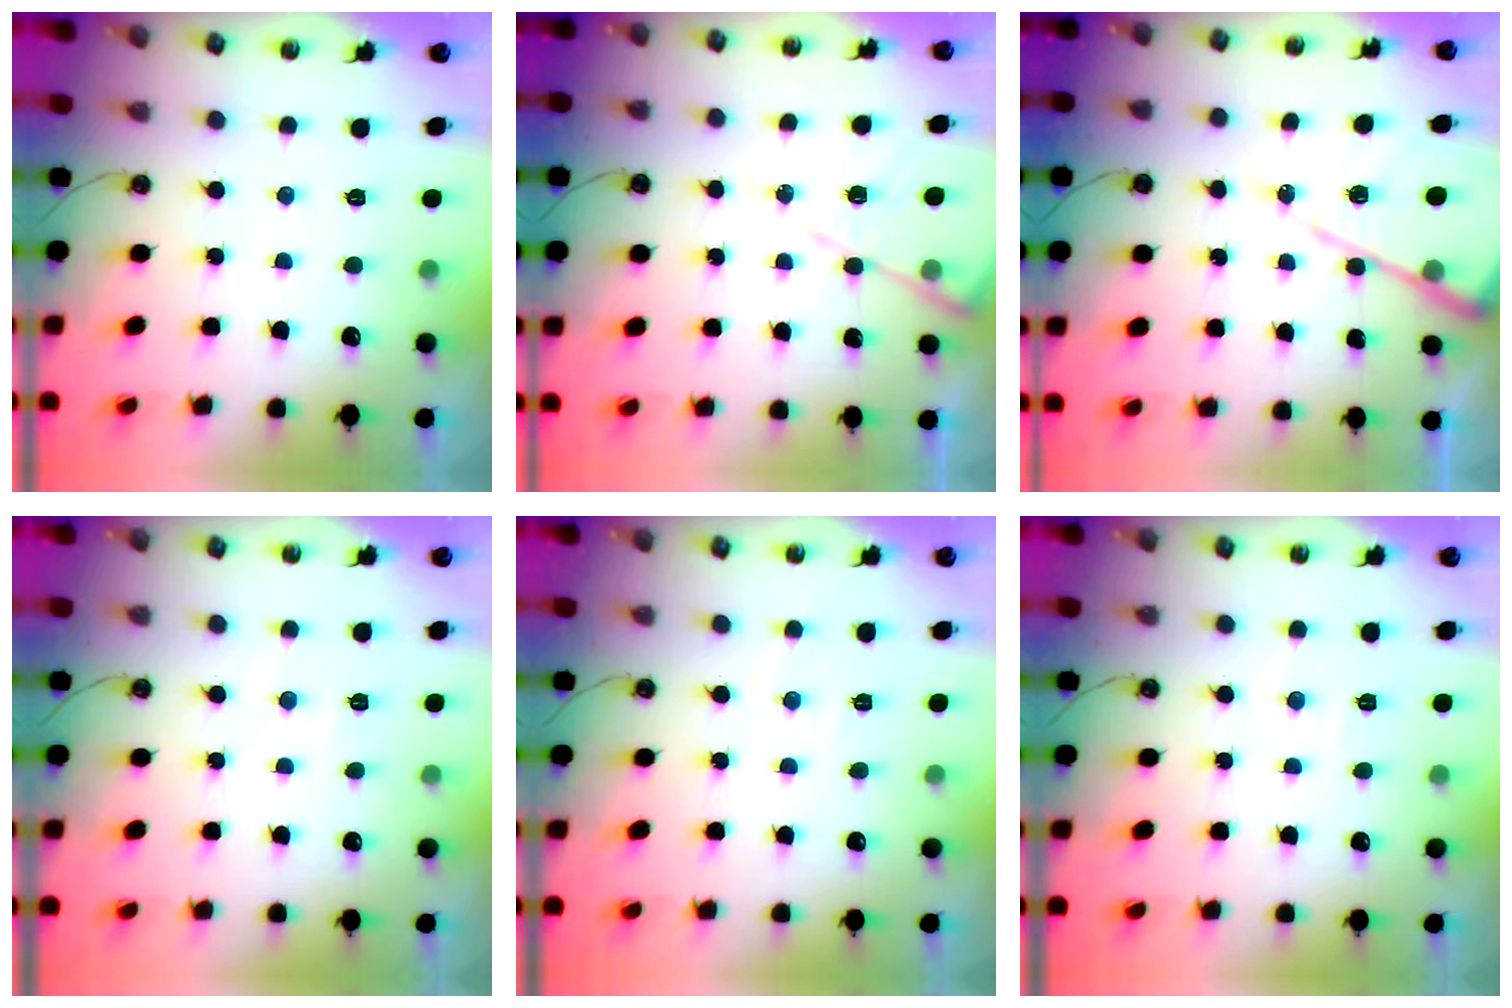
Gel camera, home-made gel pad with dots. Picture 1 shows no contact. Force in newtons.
{"total": 12.1, "press": 12.1, "slide": 1.0}
{"total": 16.6, "press": 16.5, "slide": 1.7}
{"total": 5.7, "press": 5.7, "slide": 0.9}
{"total": 4.4, "press": 4.3, "slide": 0.6}
{"total": 5.4, "press": 5.4, "slide": 0.8}